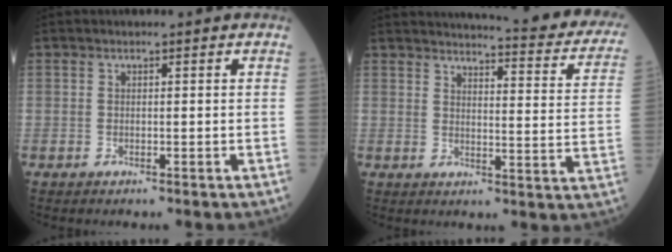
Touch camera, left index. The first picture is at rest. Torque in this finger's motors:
{"motor_torque": [1.04, -1.10, 0.12, 0.05]}